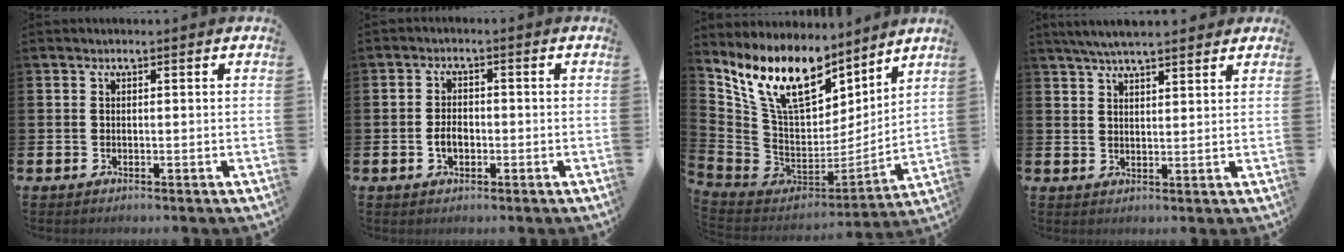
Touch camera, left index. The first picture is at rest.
{"total": 2.6, "force": [-0.7, 1.7, 1.9], "torque": [-0.024, 0.000, -0.017]}
{"total": 13.3, "force": [10.1, 6.0, 6.3], "torque": [-0.176, -0.046, 0.188]}
{"total": 5.0, "force": [4.7, 0.8, 1.8], "torque": [-0.044, -0.008, 0.085]}